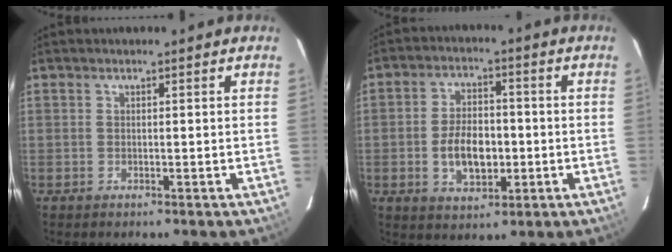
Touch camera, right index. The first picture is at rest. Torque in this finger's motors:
{"motor_torque": [0.26, -0.14, 0.26, 0.04]}